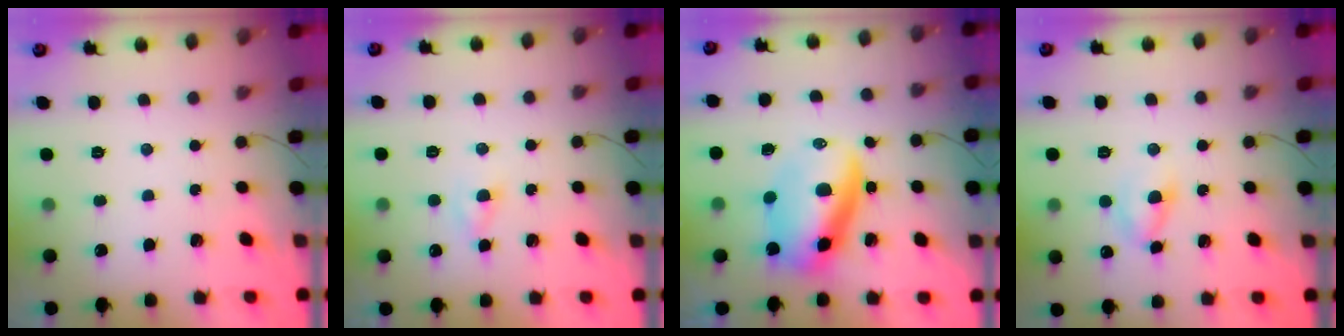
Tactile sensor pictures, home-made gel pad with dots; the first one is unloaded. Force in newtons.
{"total": 1.9, "press": 1.7, "slide": 0.9}
{"total": 10.7, "press": 10.3, "slide": 2.8}
{"total": 4.2, "press": 3.9, "slide": 1.5}